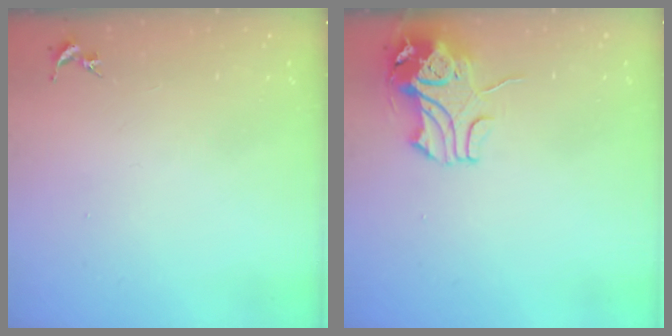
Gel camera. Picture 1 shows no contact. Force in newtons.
{"total": 9.4, "press": 9.3, "slide": 1.5}